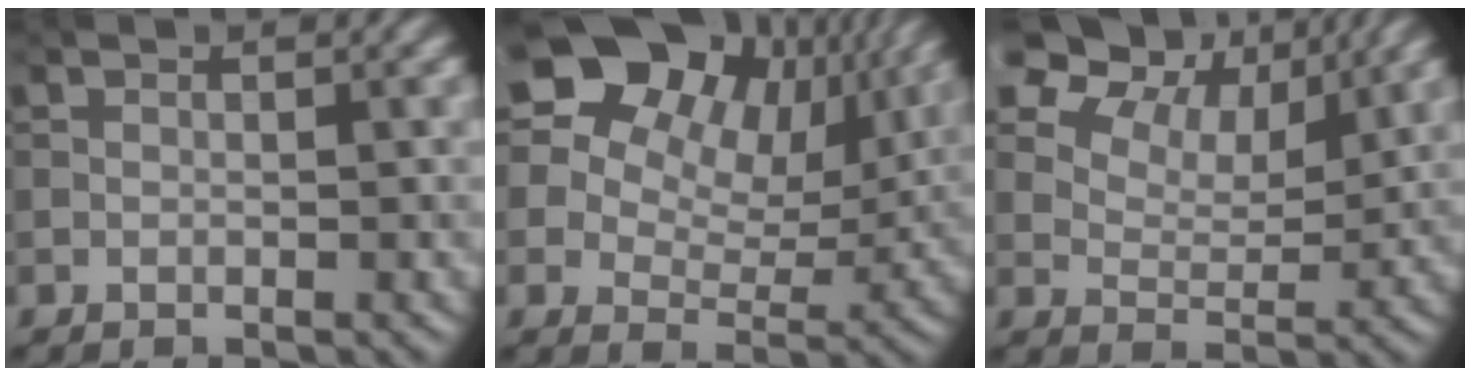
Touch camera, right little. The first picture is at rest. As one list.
[{"total": 20.6, "force": [11.0, 14.2, 10.0], "torque": [-0.217, 0.051, 0.198]}, {"total": 13.1, "force": [8.0, 7.7, 7.0], "torque": [-0.129, 0.022, 0.134]}]